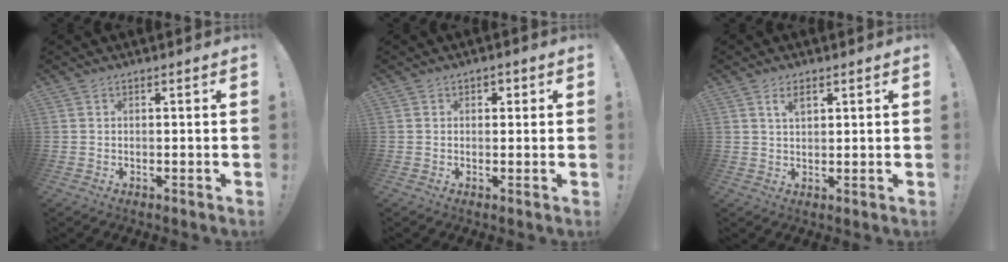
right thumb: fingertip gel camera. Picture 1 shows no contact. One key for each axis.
{"total": 1.5, "fx": 0.1, "fy": 1.4, "fz": 0.6, "tx": -0.002, "ty": 0.002, "tz": -0.001}
{"total": 3.6, "fx": 1.8, "fy": 1.6, "fz": 2.7, "tx": -0.041, "ty": -0.004, "tz": 0.029}